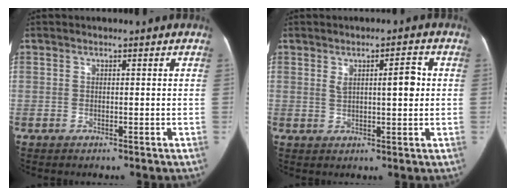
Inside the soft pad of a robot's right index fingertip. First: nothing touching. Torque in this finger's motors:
{"motor_torque": [0.26, 0.21, 0.07, 0.04]}